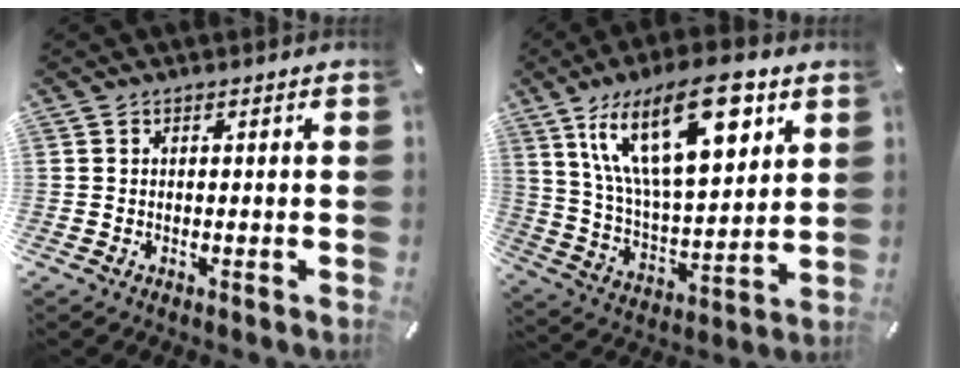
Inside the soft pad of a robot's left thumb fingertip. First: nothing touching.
{"total": 23.8, "force": [11.7, 10.5, 17.8], "torque": [-0.325, -0.044, 0.186]}